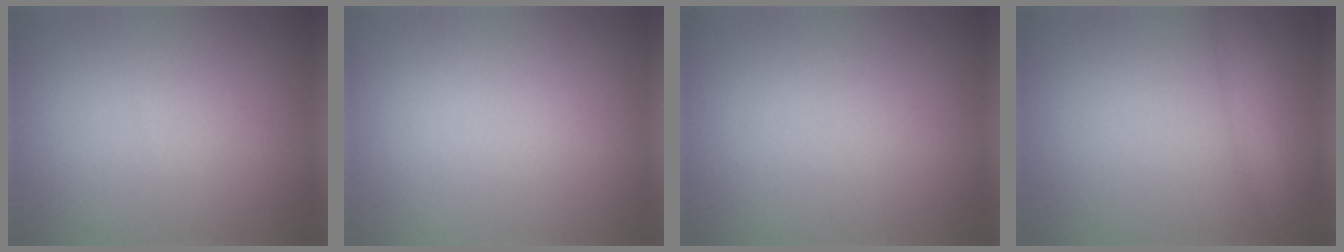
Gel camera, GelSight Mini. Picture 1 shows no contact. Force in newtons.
{"total": 0.0}
{"total": 0.0}
{"total": 1.9, "press": 1.9, "slide": 0.1}